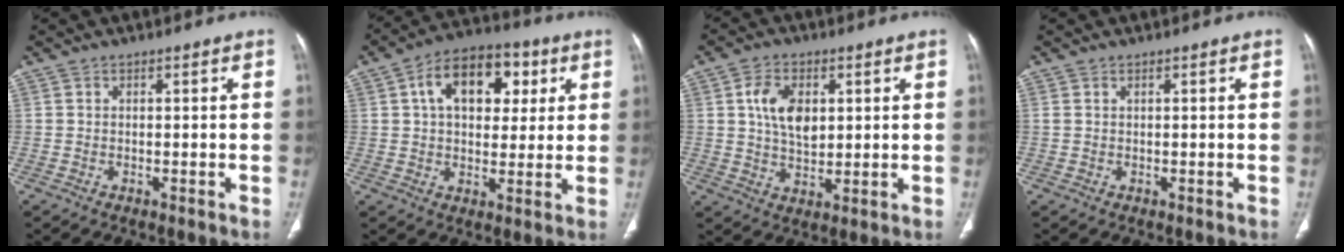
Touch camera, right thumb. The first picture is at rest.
{"total": 14.7, "force": [4.6, 9.4, 10.3], "torque": [-0.126, 0.010, 0.067]}
{"total": 8.7, "force": [2.2, 5.5, 6.3], "torque": [-0.096, -0.011, 0.042]}
{"total": 0.5, "force": [0.3, 0.2, 0.3], "torque": [-0.011, 0.009, 0.011]}